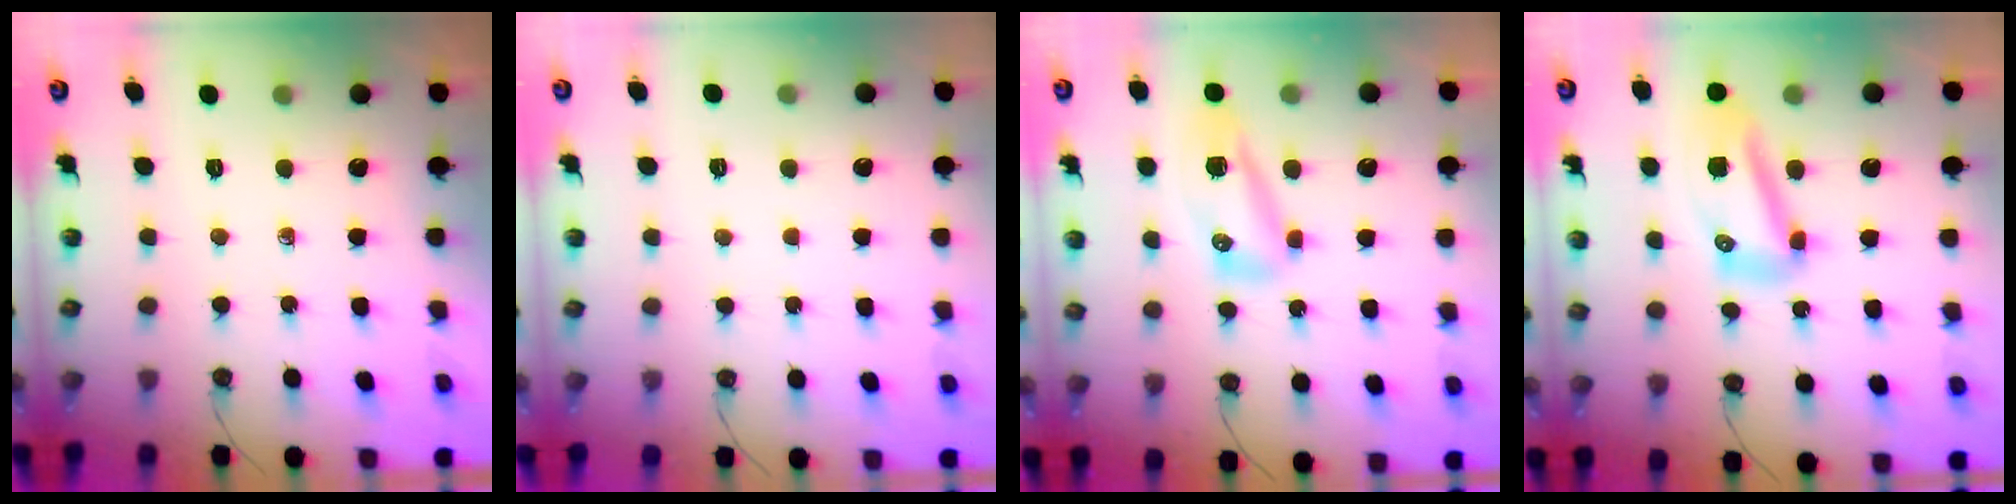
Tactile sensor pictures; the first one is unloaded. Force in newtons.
{"total": 1.1, "press": 1.1, "slide": 0.1}
{"total": 10.7, "press": 9.8, "slide": 4.3}
{"total": 10.4, "press": 10.3, "slide": 1.1}